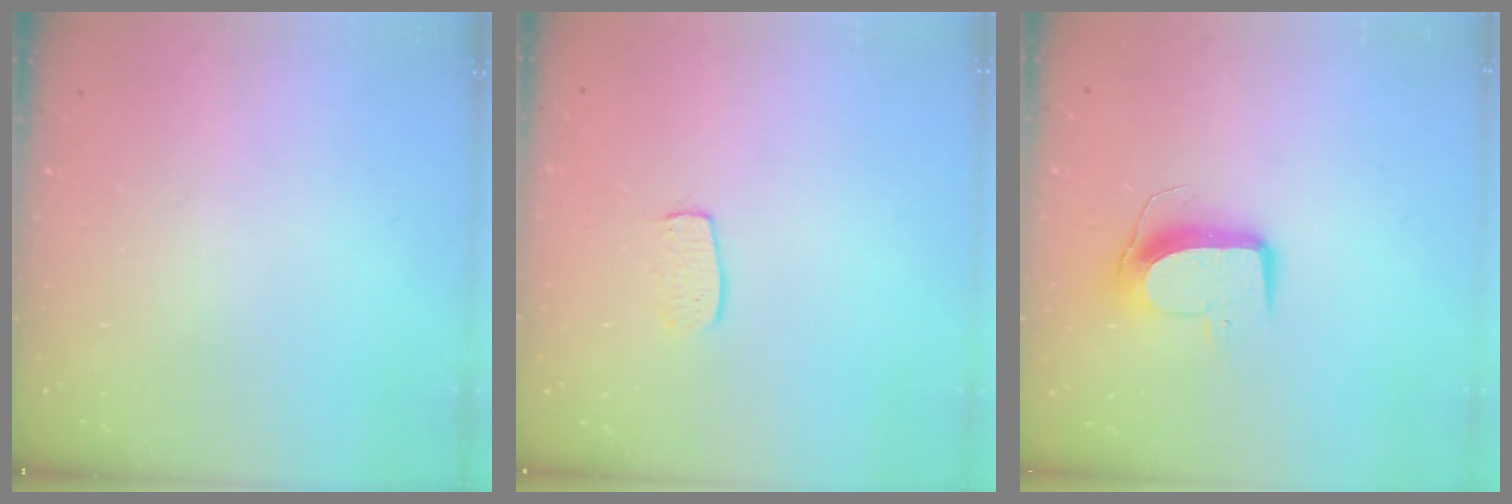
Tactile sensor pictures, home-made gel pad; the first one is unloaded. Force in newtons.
{"total": 6.6, "press": 6.6, "slide": 0.2}
{"total": 10.0, "press": 10.0, "slide": 0.5}